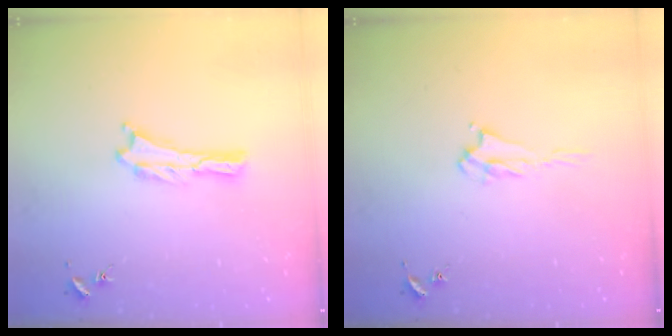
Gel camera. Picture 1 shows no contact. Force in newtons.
{"total": 3.1, "press": 3.1, "slide": 0.5}